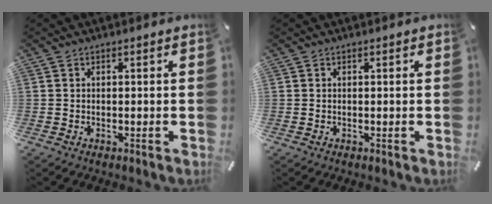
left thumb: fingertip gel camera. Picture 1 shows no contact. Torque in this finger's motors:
{"motor_torque": [1.87, 1.05, 1.48, -1.29, 0.21]}